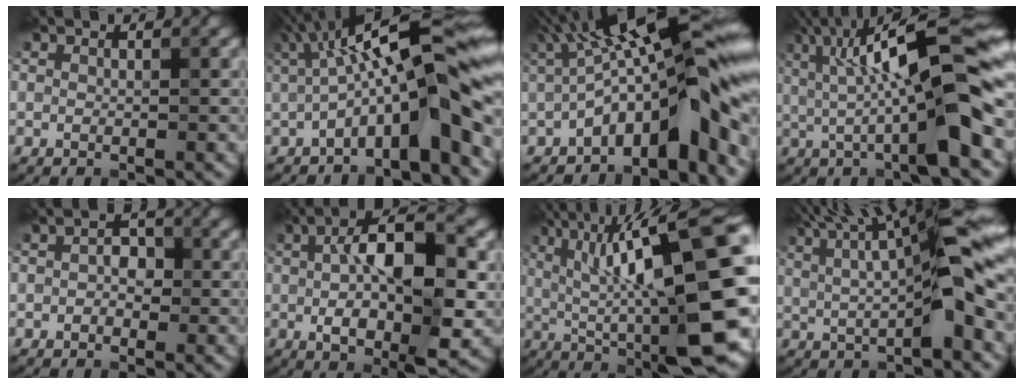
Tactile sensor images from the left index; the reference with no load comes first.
{"total": 12.7, "force": [-0.5, 2.7, 12.4], "torque": [-0.188, 0.034, -0.014]}
{"total": 13.7, "force": [-2.0, 4.2, 12.9], "torque": [-0.171, 0.035, -0.045]}
{"total": 13.0, "force": [1.1, 2.8, 12.6], "torque": [-0.190, 0.023, 0.014]}
{"total": 1.7, "force": [-0.4, 1.2, 1.2], "torque": [-0.016, 0.005, -0.011]}
{"total": 11.2, "force": [0.5, 4.3, 10.3], "torque": [-0.151, 0.015, 0.000]}
{"total": 17.1, "force": [1.1, 4.9, 16.4], "torque": [-0.226, 0.030, 0.011]}
{"total": 9.6, "force": [1.8, 1.7, 9.3], "torque": [-0.144, 0.019, 0.029]}